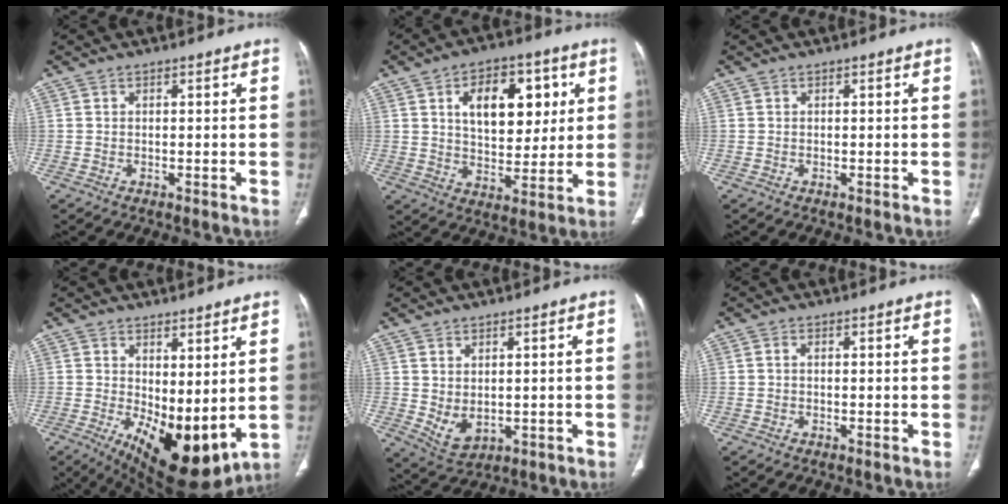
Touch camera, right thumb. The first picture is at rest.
{"total": 15.1, "force": [4.7, 9.0, 11.1], "torque": [-0.117, -0.011, 0.079]}
{"total": 0.0}
{"total": 14.1, "force": [-0.4, 6.5, 12.5], "torque": [-0.188, -0.035, 0.017]}
{"total": 5.2, "force": [0.0, 3.4, 3.9], "torque": [-0.065, -0.008, 0.022]}
{"total": 0.5, "force": [-0.1, 0.3, 0.4], "torque": [-0.010, 0.001, -0.004]}